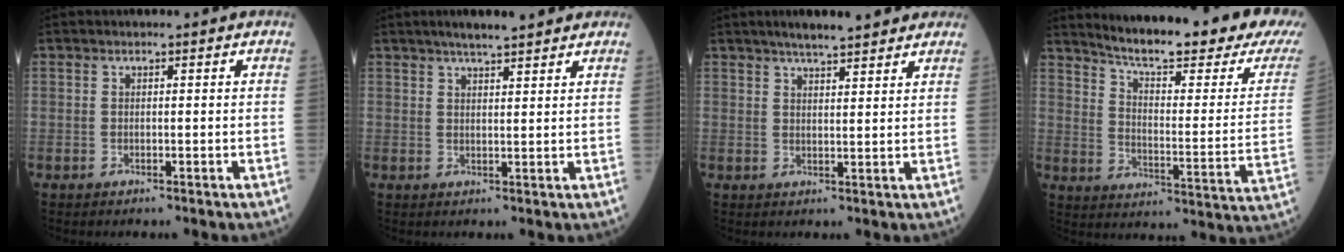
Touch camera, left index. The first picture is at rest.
{"total": 6.8, "force": [5.6, 0.8, 3.8], "torque": [-0.055, 0.026, 0.083]}
{"total": 8.4, "force": [7.0, 1.2, 4.5], "torque": [-0.062, 0.025, 0.096]}
{"total": 23.0, "force": [20.0, 1.3, 11.4], "torque": [-0.167, -0.073, 0.258]}